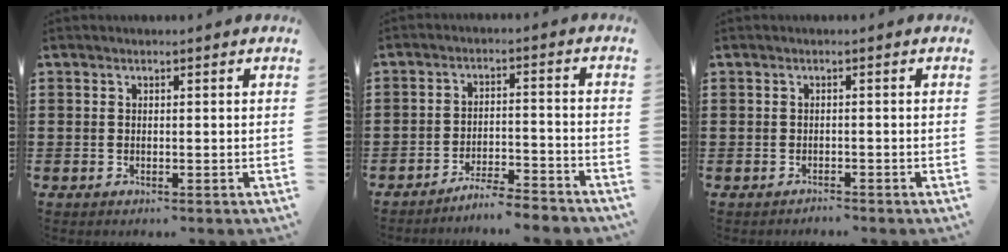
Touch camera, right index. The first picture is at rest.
{"total": 4.6, "force": [-4.5, -0.1, 1.0], "torque": [-0.019, 0.000, -0.091]}
{"total": 1.1, "force": [-1.1, 0.3, -0.2], "torque": [0.001, 0.006, -0.025]}